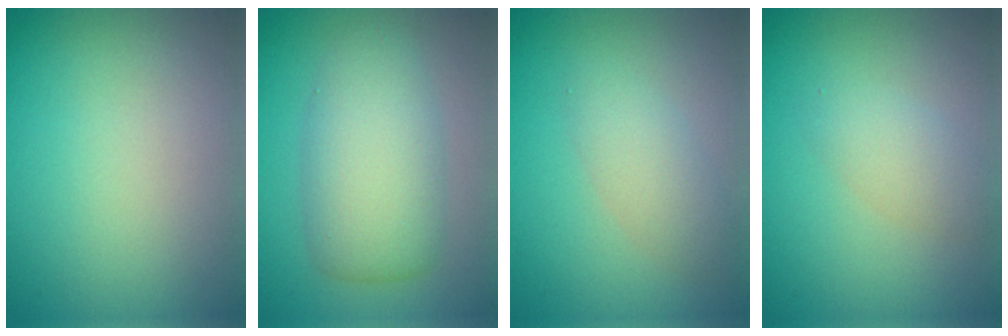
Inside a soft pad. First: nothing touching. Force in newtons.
{"total": 5.8, "press": 5.8, "slide": 0.0}
{"total": 2.4, "press": 2.4, "slide": 0.2}
{"total": 2.1, "press": 2.1, "slide": 0.1}